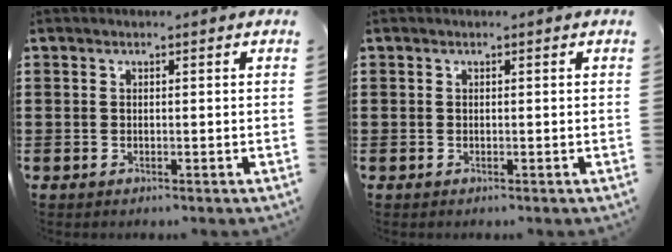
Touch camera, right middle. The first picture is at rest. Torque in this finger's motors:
{"motor_torque": [0.01, 0.01, 0.00, 0.00]}